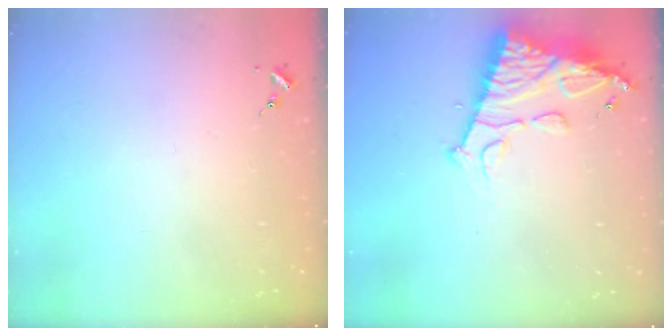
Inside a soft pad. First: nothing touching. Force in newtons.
{"total": 14.2, "press": 14.1, "slide": 1.1}